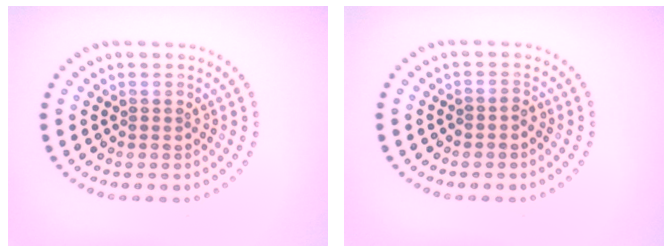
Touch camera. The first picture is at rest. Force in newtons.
{"total": 0.6, "press": 0.4, "slide": 0.4}